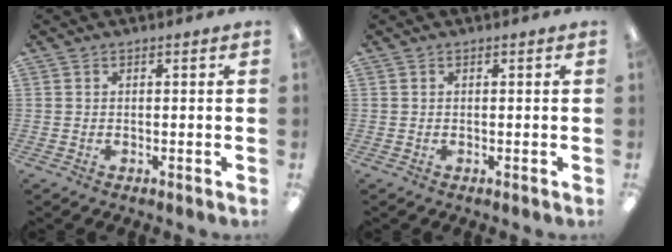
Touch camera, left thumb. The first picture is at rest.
{"total": 0.0}